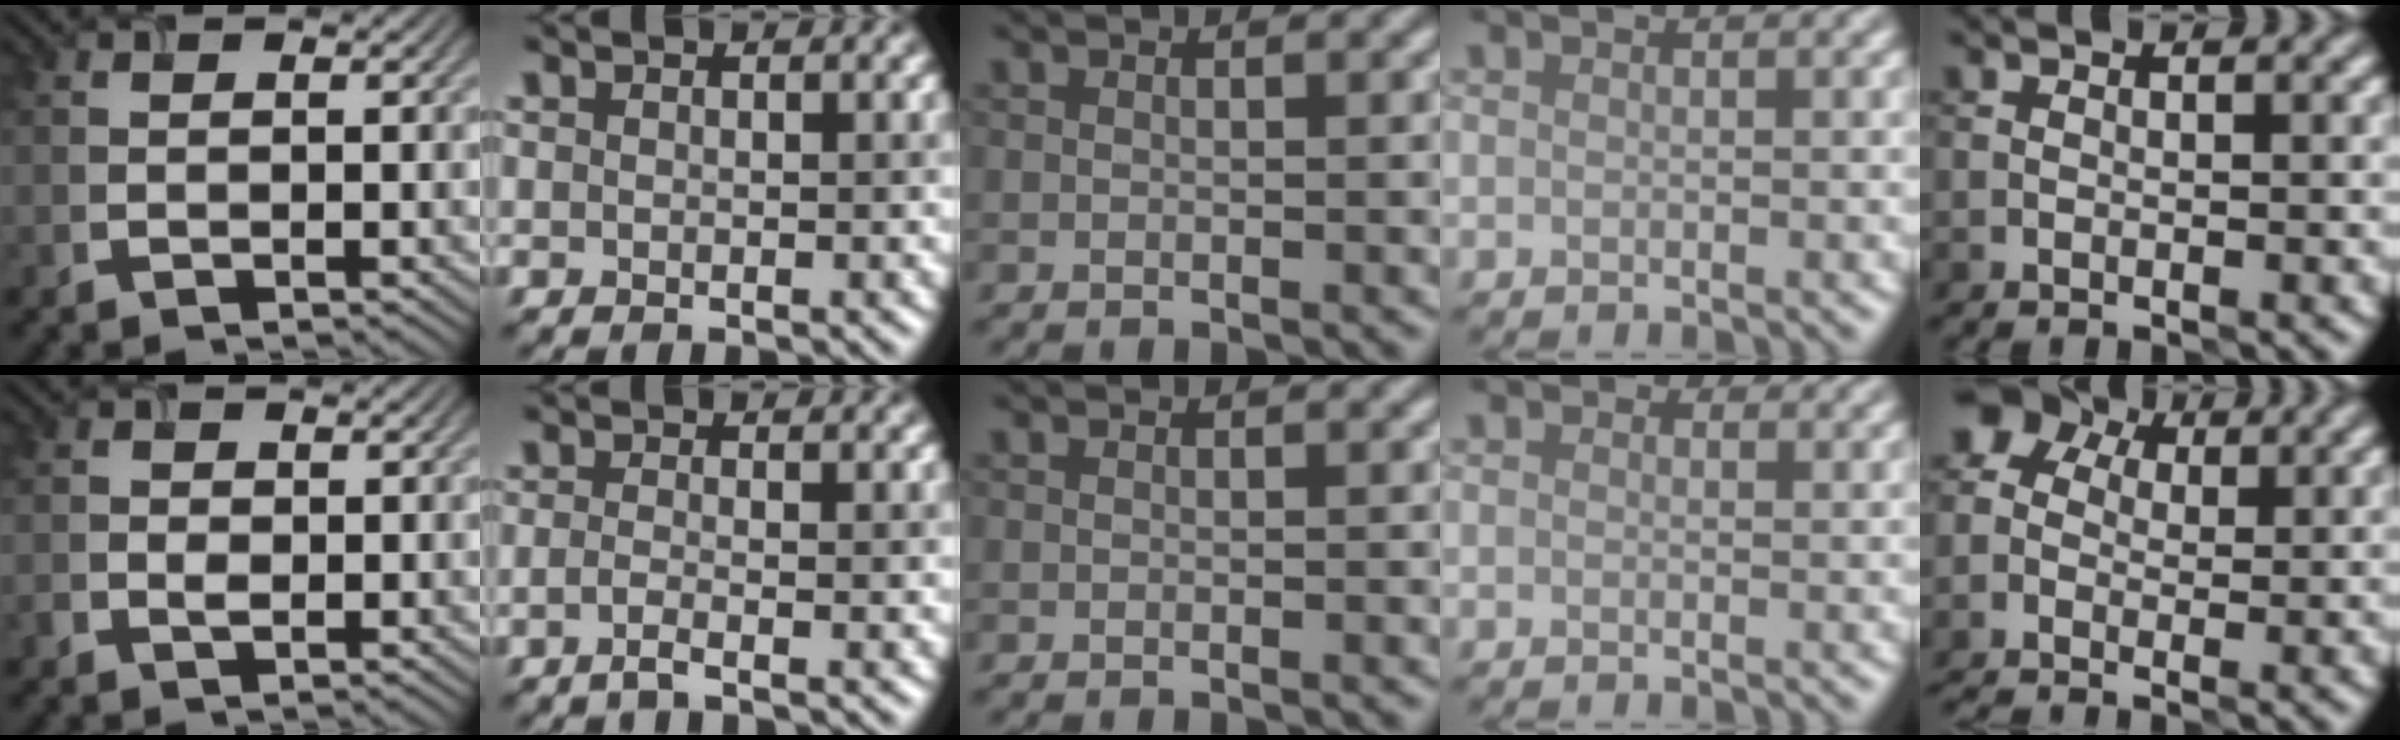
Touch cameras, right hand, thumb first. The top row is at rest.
{"thumb": {"total": 1.6, "force": [-0.4, 1.3, 0.9], "torque": [-0.021, -0.006, -0.007]}, "index": {"total": 1.4, "force": [-0.5, 0.4, 1.2], "torque": [-0.015, 0.000, -0.020]}, "ring": {"total": 1.0, "force": [0.6, 0.6, 0.4], "torque": [-0.006, -0.005, 0.001]}, "little": {"total": 4.4, "force": [0.0, 3.6, 2.5], "torque": [-0.053, 0.019, -0.005]}}